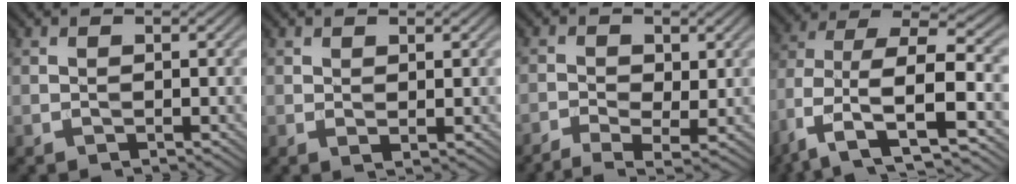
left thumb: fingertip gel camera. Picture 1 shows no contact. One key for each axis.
{"total": 1.0, "fx": 0.5, "fy": 0.3, "fz": 0.8, "tx": -0.015, "ty": -0.003, "tz": 0.011}
{"total": 3.6, "fx": -1.4, "fy": 1.6, "fz": 2.8, "tx": -0.061, "ty": -0.006, "tz": -0.030}
{"total": 12.6, "fx": -2.2, "fy": 6.9, "fz": 10.4, "tx": -0.234, "ty": -0.009, "tz": -0.045}